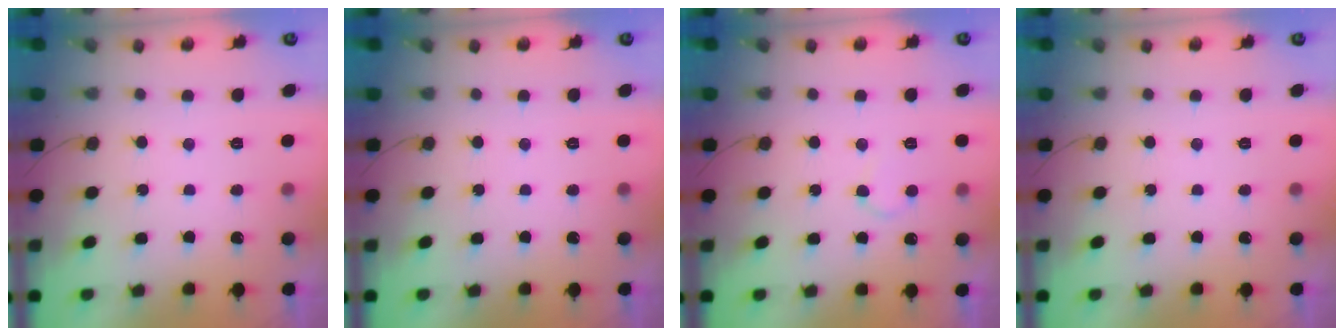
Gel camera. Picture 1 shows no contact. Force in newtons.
{"total": 0.0}
{"total": 5.4, "press": 5.4, "slide": 0.4}
{"total": 0.0}